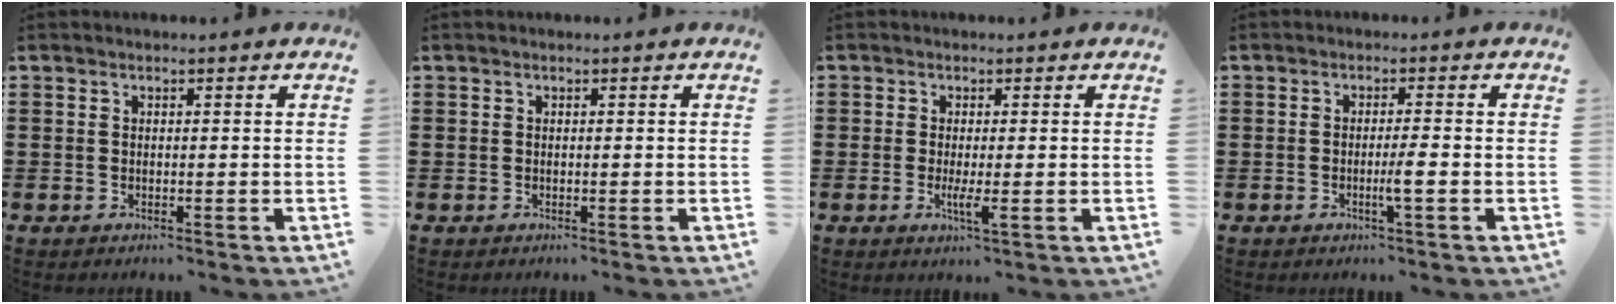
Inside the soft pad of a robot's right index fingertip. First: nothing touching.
{"total": 0.0}
{"total": 2.8, "force": [-0.7, 0.5, 2.7], "torque": [-0.054, -0.007, -0.014]}
{"total": 2.9, "force": [-0.9, -0.1, 2.7], "torque": [-0.054, -0.007, -0.021]}